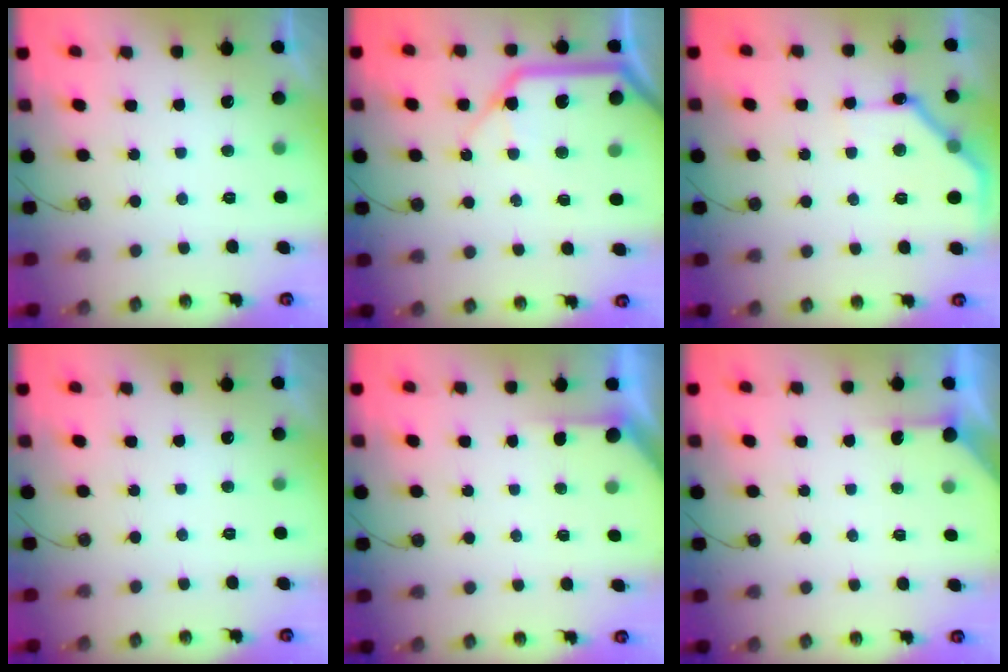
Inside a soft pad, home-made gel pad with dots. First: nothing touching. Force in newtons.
{"total": 17.7, "press": 17.6, "slide": 2.2}
{"total": 12.8, "press": 12.8, "slide": 0.2}
{"total": 0.0}
{"total": 1.2, "press": 1.2, "slide": 0.1}
{"total": 2.3, "press": 2.2, "slide": 0.3}